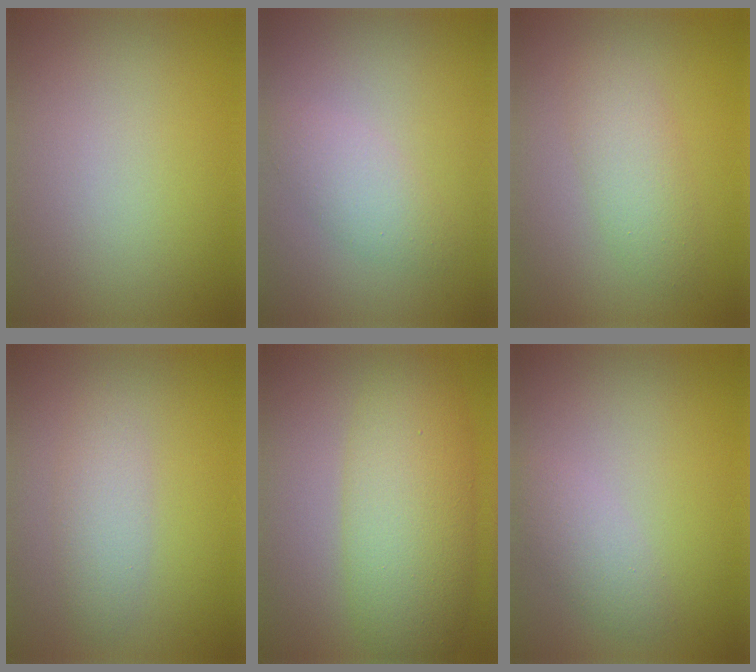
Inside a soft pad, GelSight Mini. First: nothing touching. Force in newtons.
{"total": 2.3, "press": 2.3, "slide": 0.2}
{"total": 3.0, "press": 3.0, "slide": 0.0}
{"total": 2.4, "press": 2.4, "slide": 0.1}
{"total": 7.1, "press": 7.1, "slide": 0.1}
{"total": 2.0, "press": 2.0, "slide": 0.1}